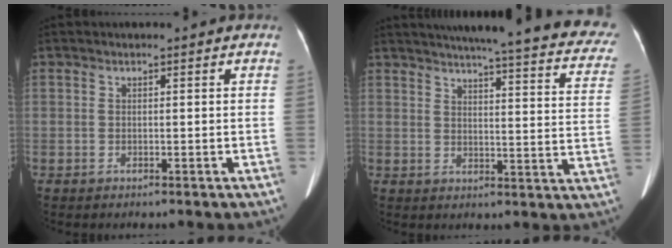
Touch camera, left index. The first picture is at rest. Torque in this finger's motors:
{"motor_torque": [0.11, -1.97, 0.11, 0.06]}